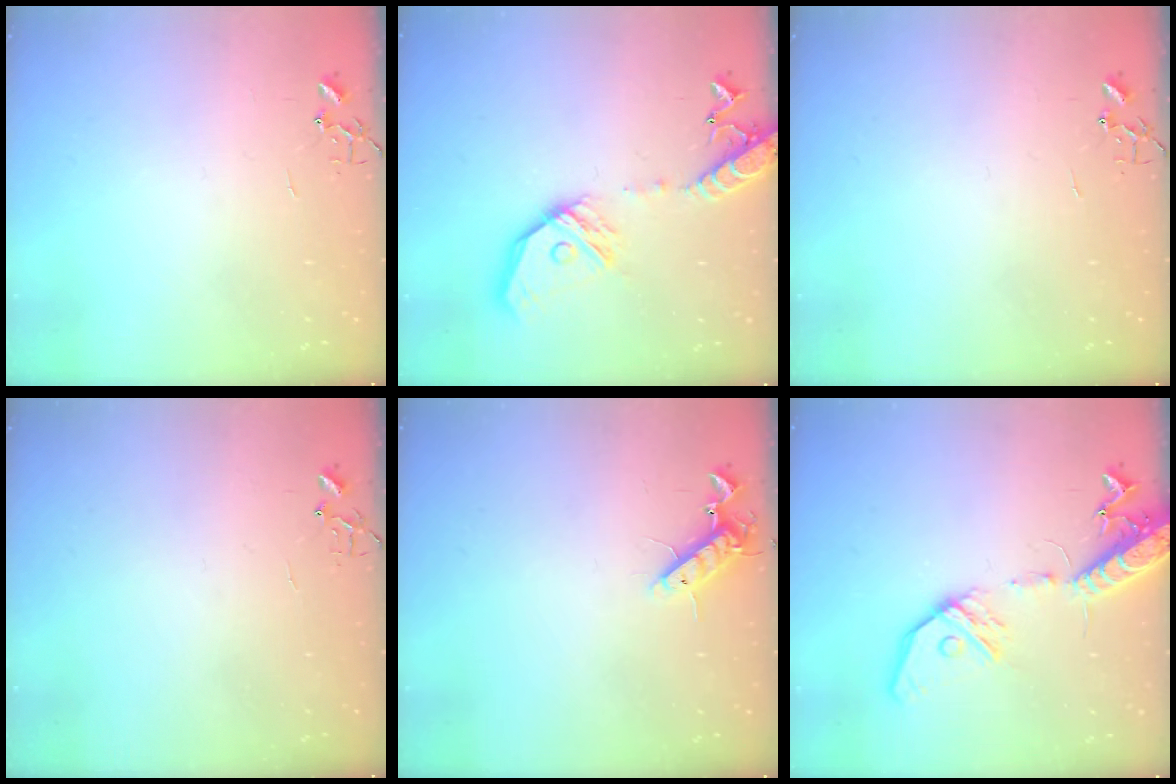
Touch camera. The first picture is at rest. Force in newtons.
{"total": 18.2, "press": 17.9, "slide": 3.1}
{"total": 0.0}
{"total": 6.4, "press": 6.4, "slide": 0.6}
{"total": 10.0, "press": 9.8, "slide": 1.5}
{"total": 17.0, "press": 16.7, "slide": 3.3}